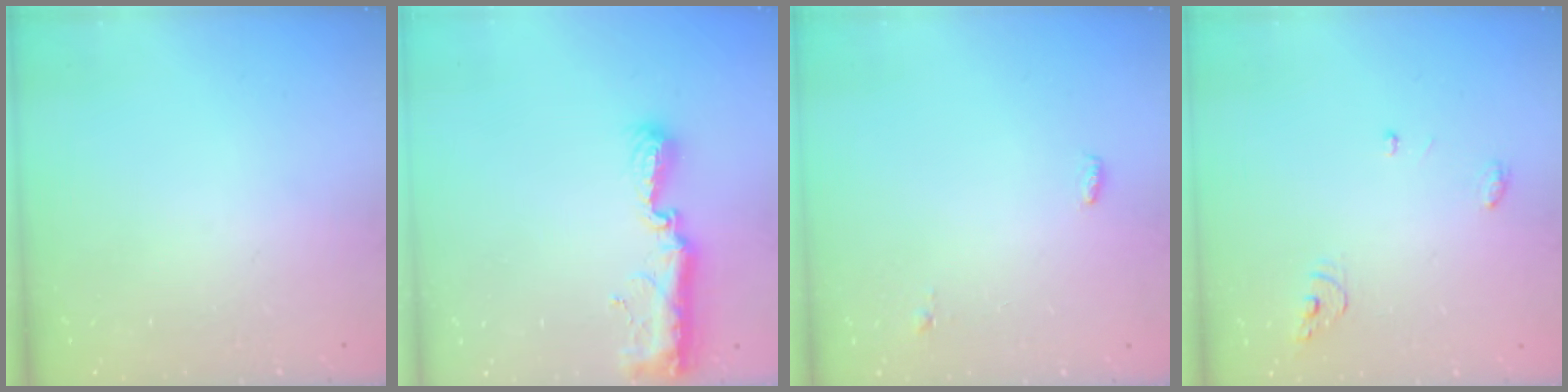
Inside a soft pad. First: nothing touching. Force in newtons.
{"total": 12.7, "press": 11.4, "slide": 5.6}
{"total": 3.8, "press": 2.7, "slide": 2.6}
{"total": 4.0, "press": 3.9, "slide": 0.4}